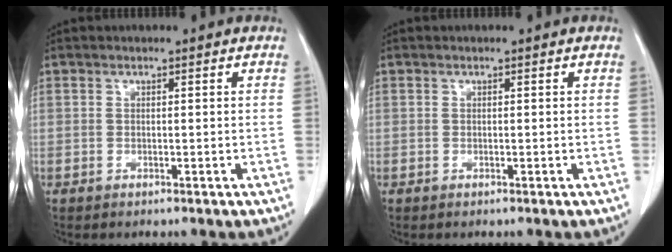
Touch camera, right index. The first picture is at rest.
{"total": 0.0}